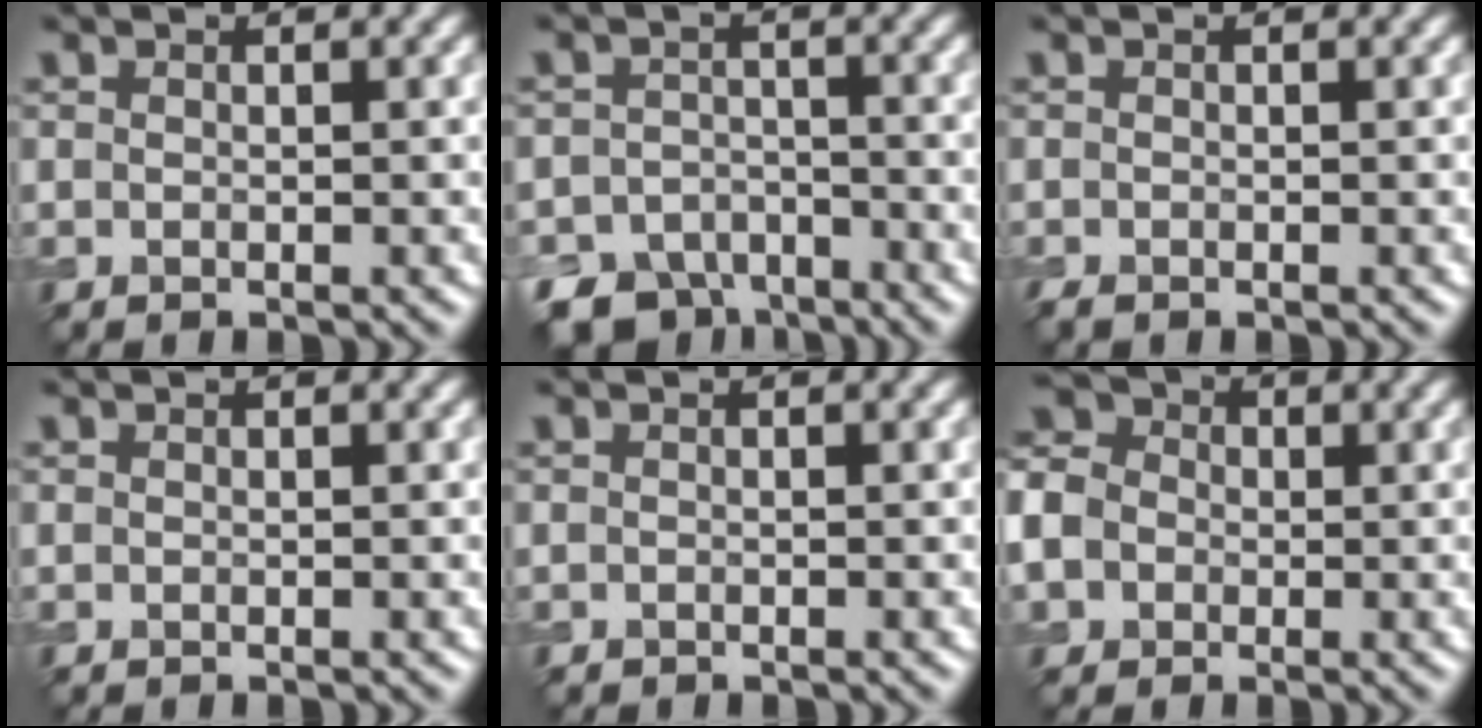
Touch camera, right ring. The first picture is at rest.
{"total": 6.5, "force": [-5.1, 3.7, 1.6], "torque": [-0.015, -0.012, -0.089]}
{"total": 0.5, "force": [-0.5, 0.1, 0.2], "torque": [-0.003, -0.004, -0.009]}
{"total": 0.0}
{"total": 0.0}
{"total": 8.5, "force": [-2.0, 7.4, 3.6], "torque": [-0.096, 0.001, -0.071]}